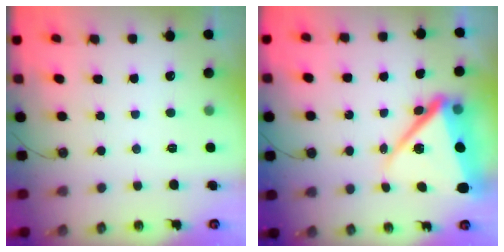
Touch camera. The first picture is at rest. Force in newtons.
{"total": 15.0, "press": 14.8, "slide": 2.0}